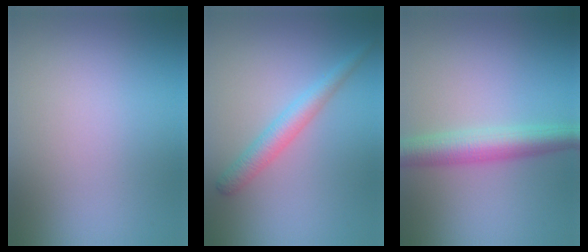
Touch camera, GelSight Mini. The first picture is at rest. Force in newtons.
{"total": 2.7, "press": 2.7, "slide": 0.1}
{"total": 4.6, "press": 4.6, "slide": 0.1}